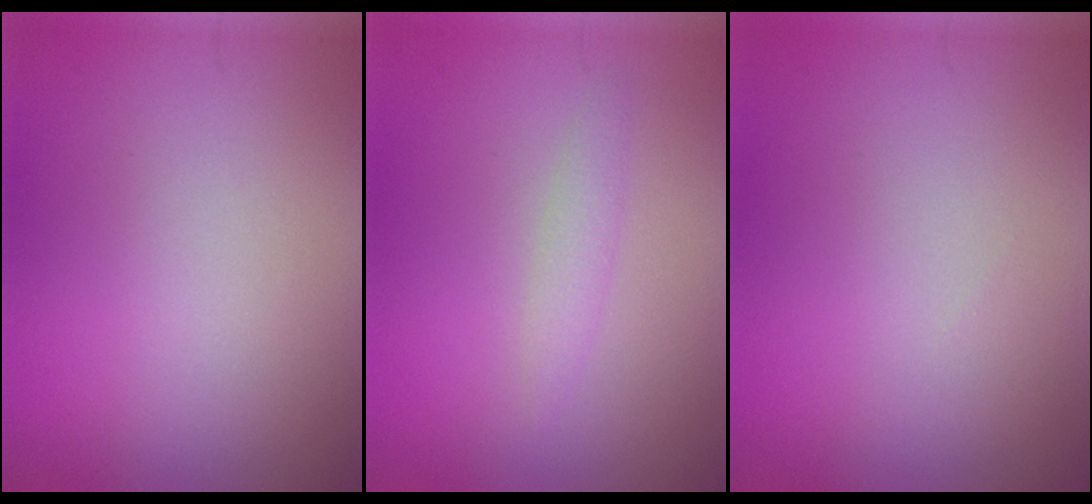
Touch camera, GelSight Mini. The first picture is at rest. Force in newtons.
{"total": 1.3, "press": 1.3, "slide": 0.0}
{"total": 0.0}